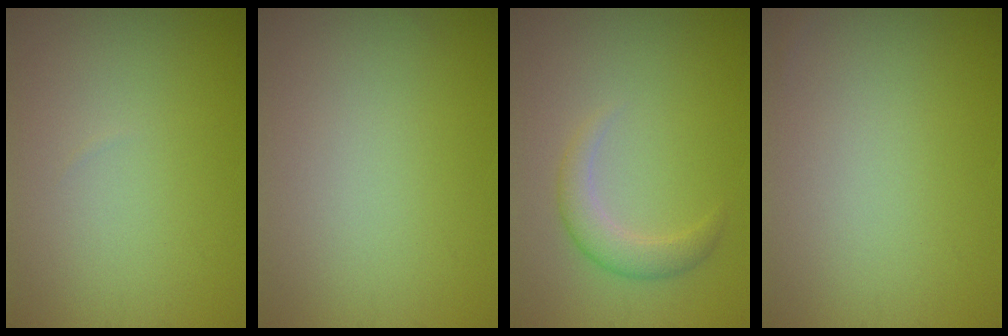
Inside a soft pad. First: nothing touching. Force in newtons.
{"total": 0.0}
{"total": 2.4, "press": 2.4, "slide": 0.1}
{"total": 0.0}